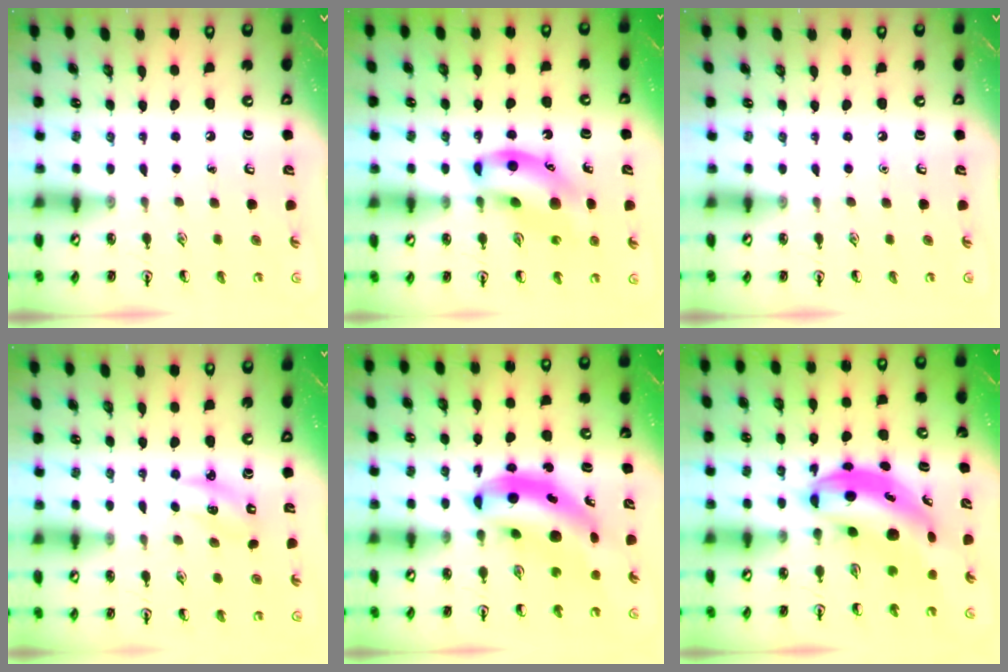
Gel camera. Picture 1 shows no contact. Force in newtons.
{"total": 11.1, "press": 10.8, "slide": 2.6}
{"total": 0.0}
{"total": 2.1, "press": 2.0, "slide": 0.7}
{"total": 7.9, "press": 7.5, "slide": 2.3}
{"total": 7.6, "press": 7.4, "slide": 2.0}